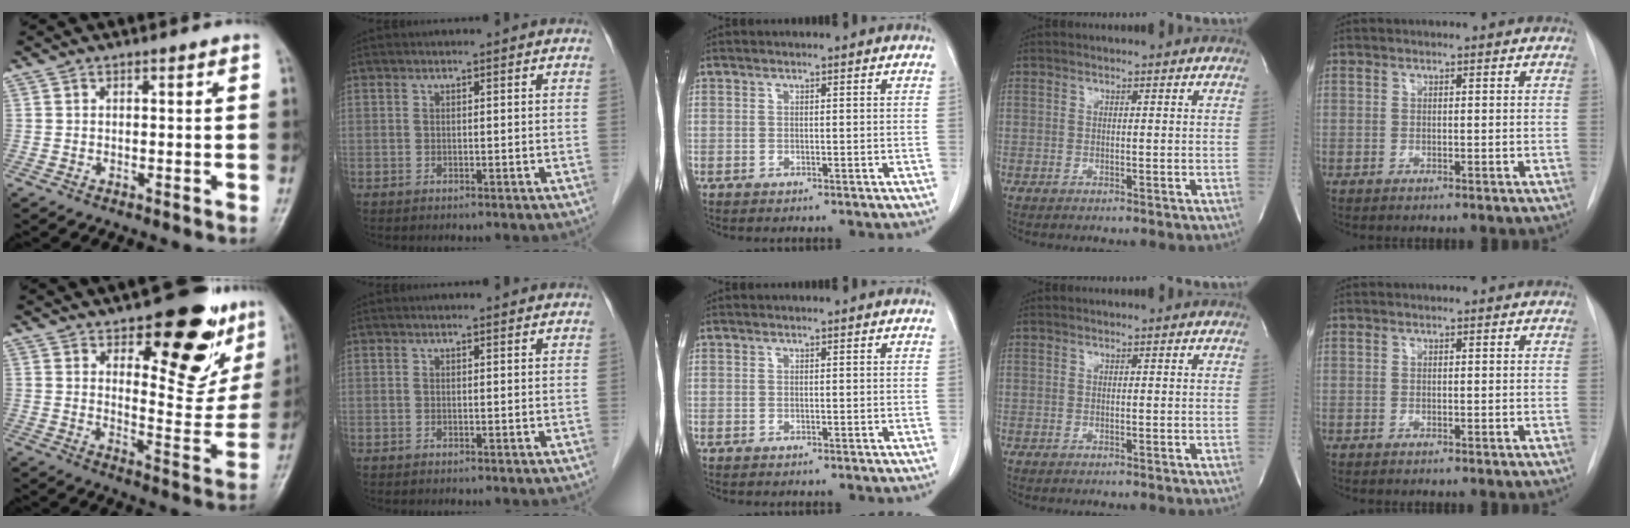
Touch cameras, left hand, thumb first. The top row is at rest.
{"thumb": {"total": 18.5, "force": [11.0, 8.0, 12.6], "torque": [-0.101, -0.069, 0.154]}, "index": {"total": 0.6, "force": [0.6, 0.1, 0.0], "torque": [-0.009, 0.002, 0.005]}}